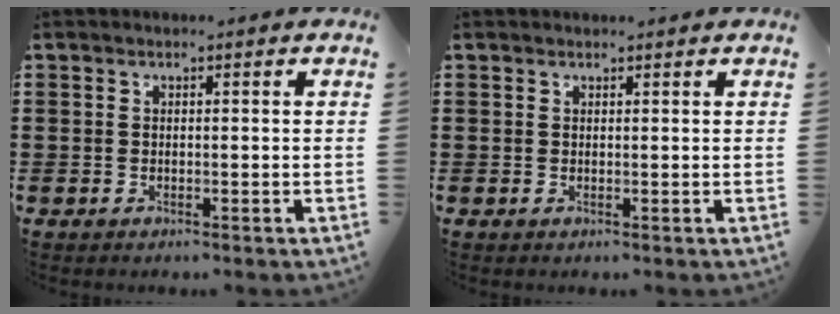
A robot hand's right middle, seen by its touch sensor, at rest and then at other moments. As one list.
[{"total": 0.5, "force": [0.5, 0.0, -0.1], "torque": [-0.002, -0.002, 0.011]}]